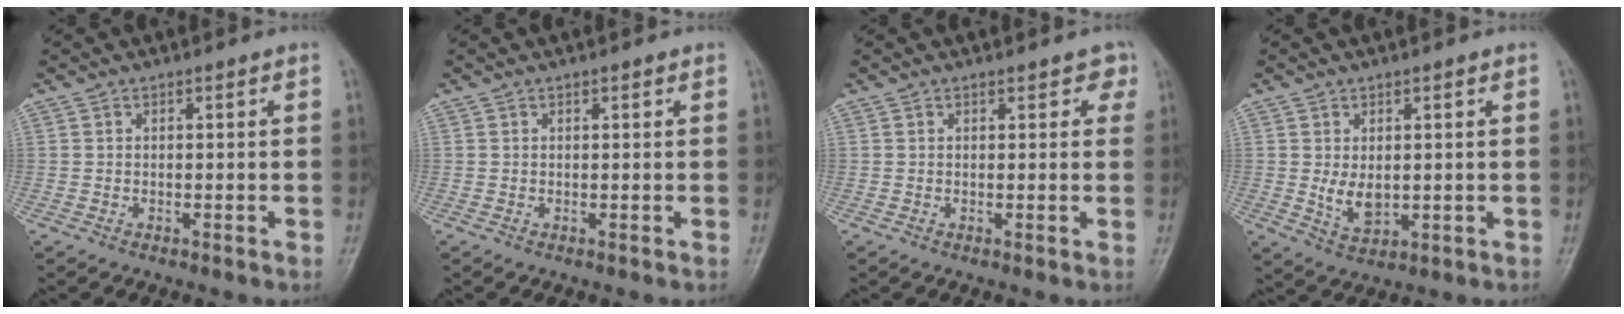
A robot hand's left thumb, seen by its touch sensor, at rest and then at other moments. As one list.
[{"total": 0.5, "force": [0.3, 0.2, 0.4], "torque": [-0.006, -0.001, 0.003]}, {"total": 2.2, "force": [1.3, 1.3, 1.2], "torque": [0.008, -0.002, 0.010]}, {"total": 4.8, "force": [0.5, 3.0, 3.7], "torque": [-0.055, -0.015, 0.018]}]